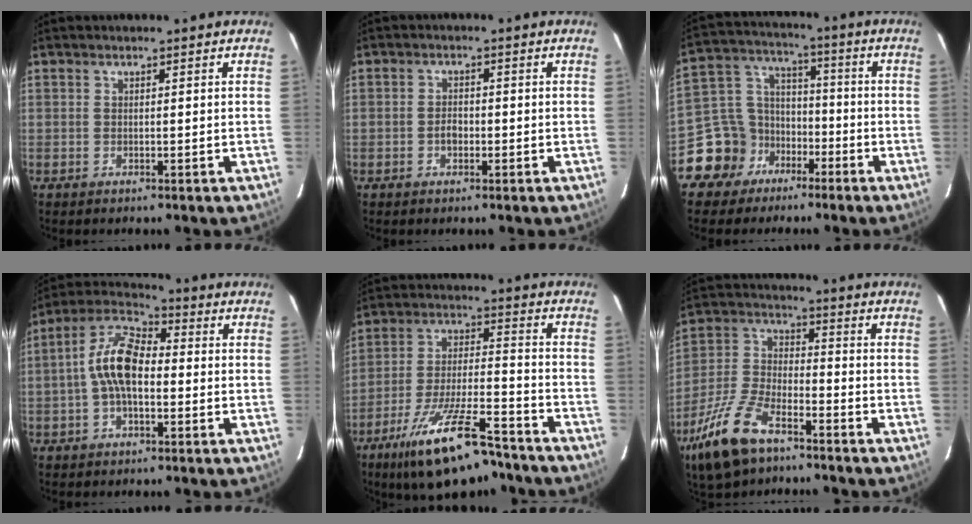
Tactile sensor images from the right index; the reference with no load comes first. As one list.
[{"total": 2.2, "force": [-0.8, 1.6, 1.3], "torque": [-0.025, 0.006, -0.015]}, {"total": 11.4, "force": [-6.8, 8.8, 2.3], "torque": [-0.069, 0.048, -0.111]}, {"total": 10.2, "force": [-1.1, 5.1, 8.7], "torque": [-0.183, 0.023, -0.028]}, {"total": 18.6, "force": [-13.7, 5.0, 11.5], "torque": [-0.222, -0.022, -0.224]}, {"total": 16.2, "force": [-10.4, 7.2, 10.1], "torque": [-0.234, -0.011, -0.204]}]